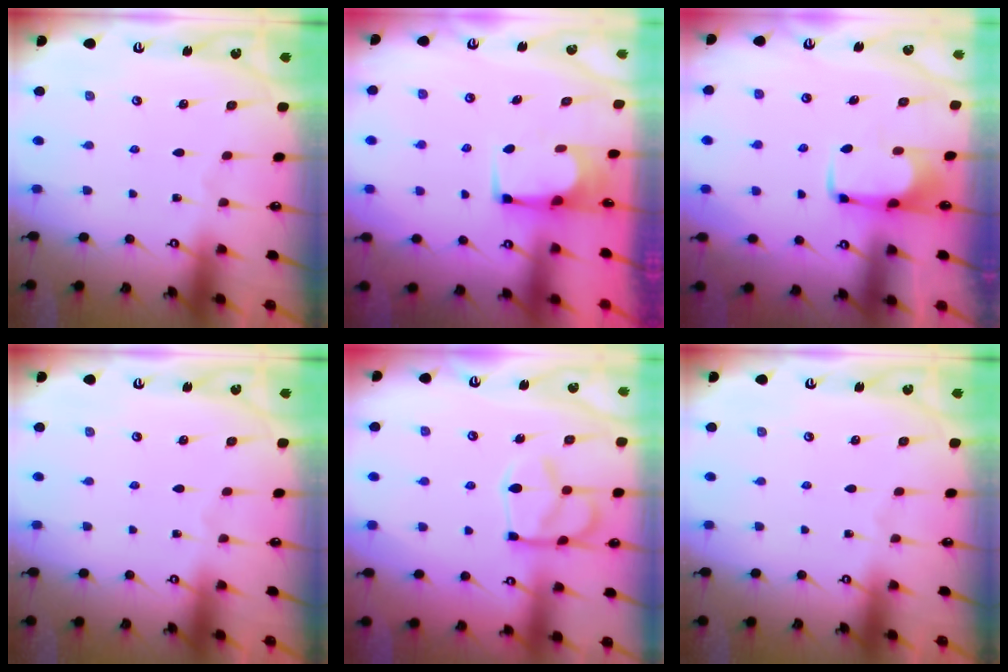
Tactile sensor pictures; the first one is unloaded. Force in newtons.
{"total": 2.1, "press": 2.1, "slide": 0.1}
{"total": 1.9, "press": 1.9, "slide": 0.4}
{"total": 0.0}
{"total": 8.4, "press": 8.3, "slide": 1.3}
{"total": 0.0}